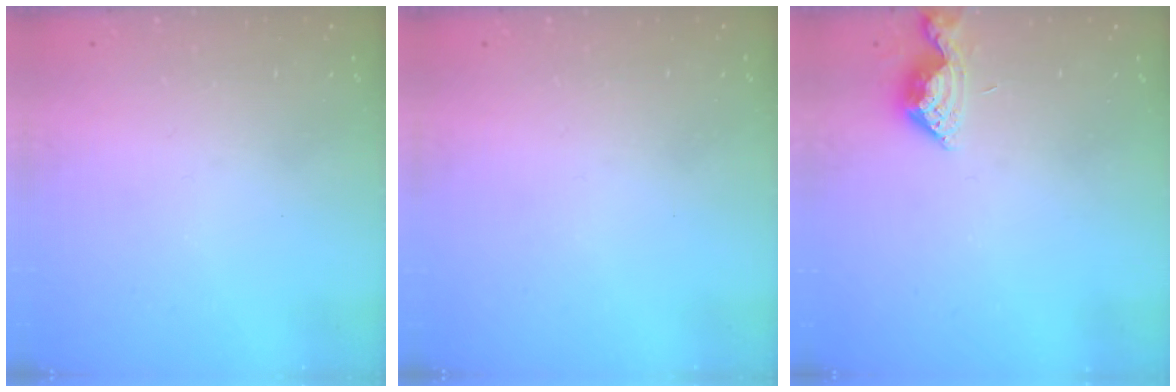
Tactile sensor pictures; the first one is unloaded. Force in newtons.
{"total": 0.0}
{"total": 7.0, "press": 6.9, "slide": 0.8}